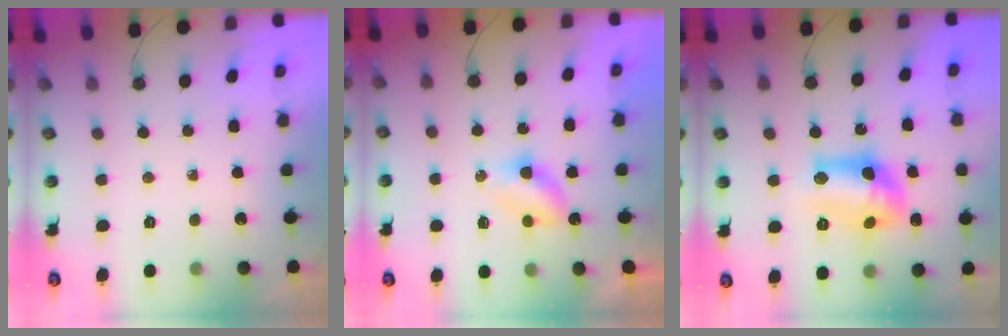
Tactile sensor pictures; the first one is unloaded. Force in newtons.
{"total": 3.8, "press": 3.7, "slide": 0.5}
{"total": 13.7, "press": 13.7, "slide": 0.8}